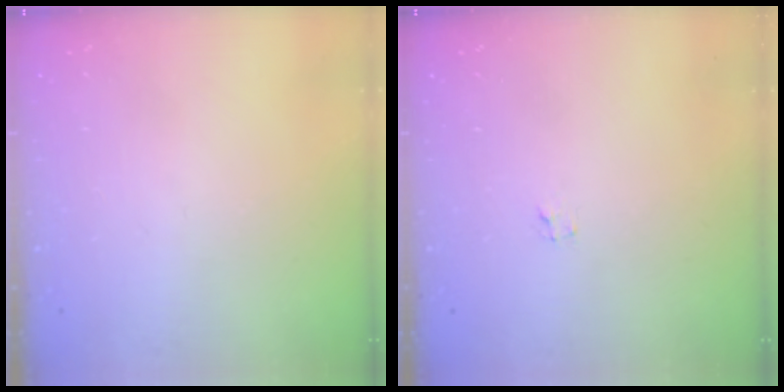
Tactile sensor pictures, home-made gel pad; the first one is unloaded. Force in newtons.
{"total": 1.2, "press": 1.2, "slide": 0.1}